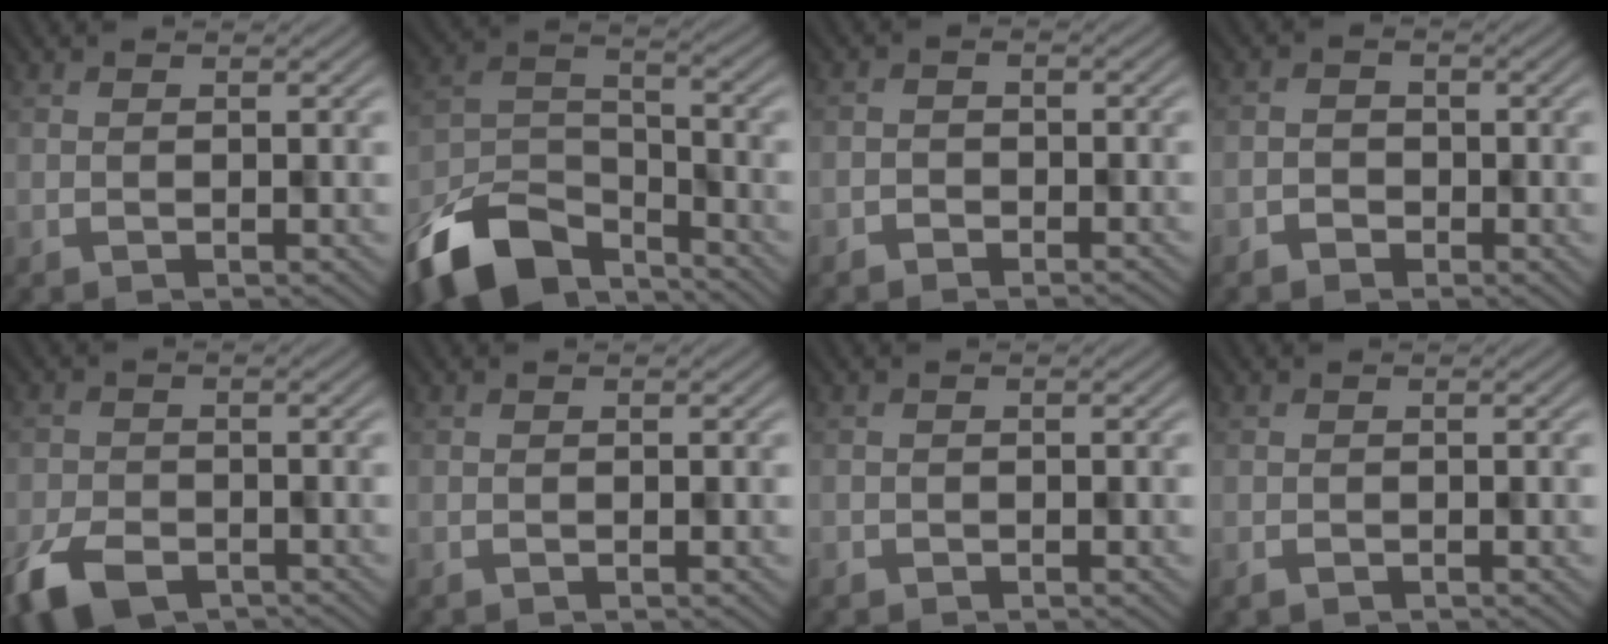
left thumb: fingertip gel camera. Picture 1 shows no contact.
{"total": 12.8, "force": [-9.7, 5.7, 5.9], "torque": [-0.128, -0.008, -0.181]}
{"total": 1.5, "force": [-1.2, 0.7, -0.4], "torque": [0.014, 0.001, -0.020]}
{"total": 1.6, "force": [-1.0, 1.1, -0.6], "torque": [0.019, 0.001, -0.018]}
{"total": 6.7, "force": [-4.6, 3.5, 3.6], "torque": [-0.066, -0.022, -0.078]}
{"total": 0.0}
{"total": 0.6, "force": [-0.2, 0.3, -0.5], "torque": [0.010, -0.005, -0.002]}
{"total": 0.8, "force": [-0.5, 0.6, -0.1], "torque": [0.002, -0.006, -0.005]}